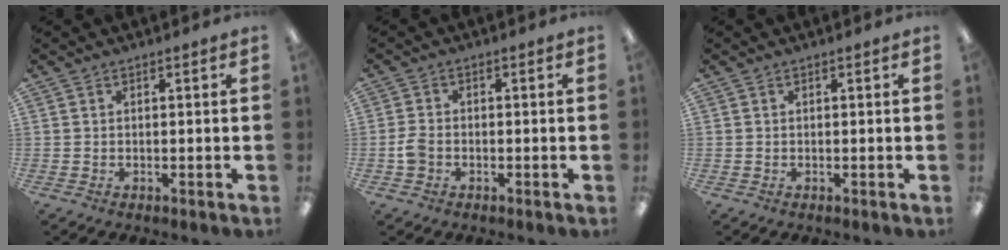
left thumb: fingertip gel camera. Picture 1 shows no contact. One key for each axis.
{"total": 3.4, "fx": -1.2, "fy": 2.3, "fz": 2.1, "tx": -0.042, "ty": 0.007, "tz": -0.023}
{"total": 0.0}